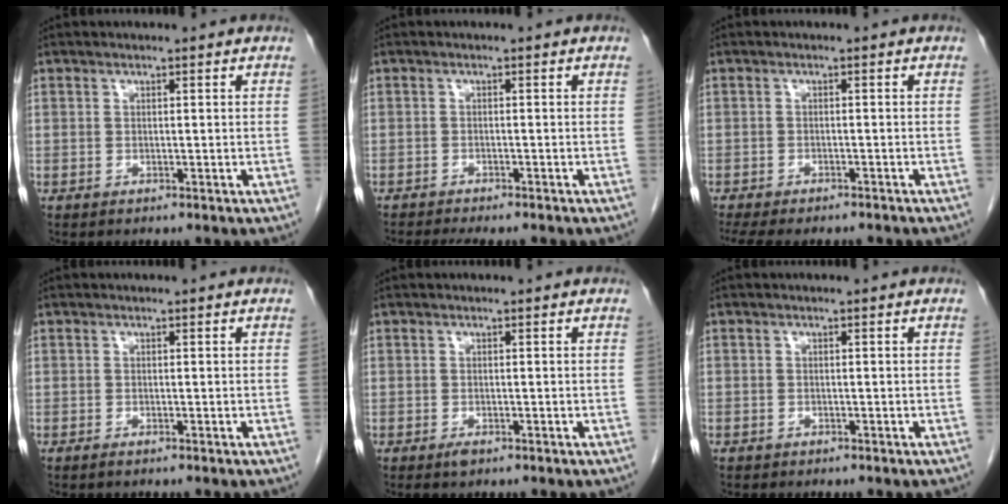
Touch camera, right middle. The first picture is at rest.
{"total": 6.8, "force": [-6.0, 1.3, 2.9], "torque": [-0.040, -0.008, -0.085]}
{"total": 11.5, "force": [-9.9, 2.9, 4.9], "torque": [-0.088, -0.009, -0.129]}
{"total": 0.5, "force": [-0.4, 0.0, 0.3], "torque": [-0.008, -0.001, -0.007]}
{"total": 1.0, "force": [-0.7, 0.3, 0.7], "torque": [-0.013, -0.001, -0.008]}
{"total": 0.7, "force": [-0.5, 0.5, 0.0], "torque": [-0.008, 0.003, -0.009]}